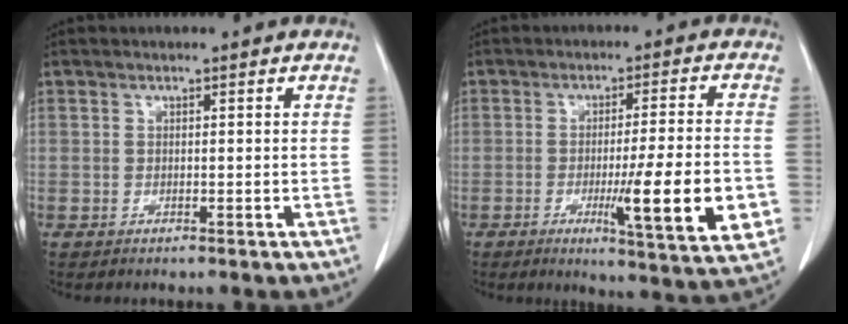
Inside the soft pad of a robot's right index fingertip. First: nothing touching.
{"total": 13.4, "force": [-3.4, 0.0, 13.0], "torque": [-0.178, -0.027, -0.050]}